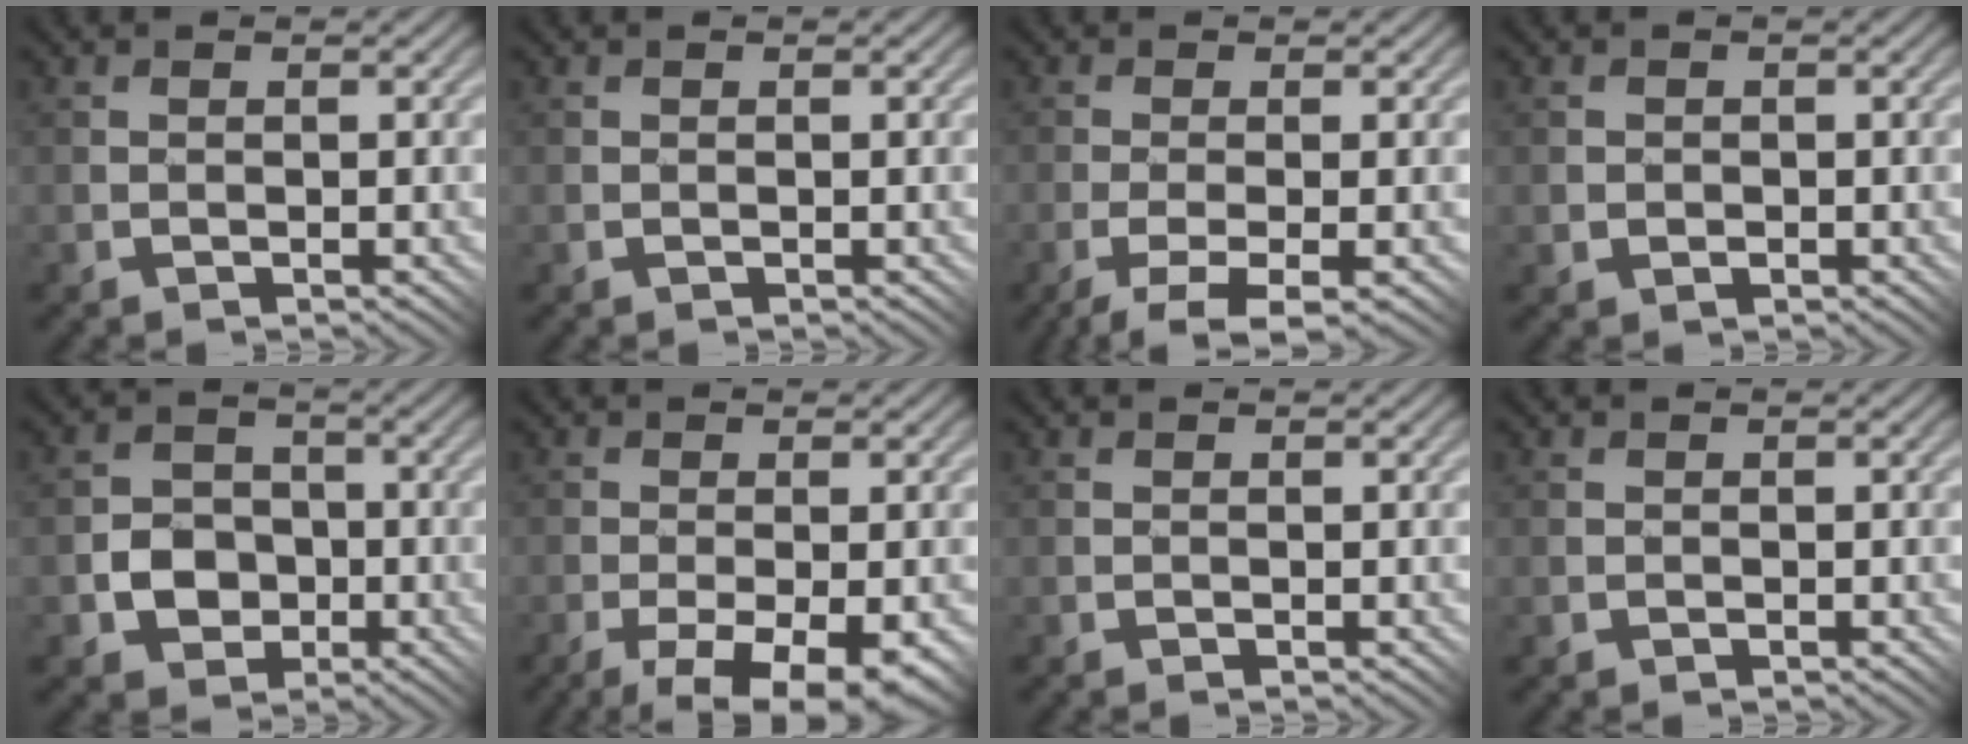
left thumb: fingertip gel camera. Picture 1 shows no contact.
{"total": 0.0}
{"total": 4.8, "force": [-3.0, 0.7, 3.8], "torque": [-0.071, -0.001, -0.048]}
{"total": 1.0, "force": [-0.1, 1.0, 0.1], "torque": [-0.003, -0.003, 0.000]}
{"total": 4.7, "force": [-1.4, 4.0, 1.9], "torque": [-0.034, -0.001, -0.042]}
{"total": 8.9, "force": [-5.0, 3.4, 6.5], "torque": [-0.088, -0.020, -0.064]}
{"total": 0.0}
{"total": 0.0}